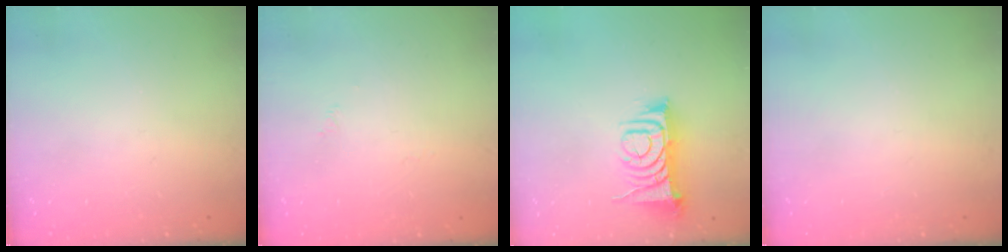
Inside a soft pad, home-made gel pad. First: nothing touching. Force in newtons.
{"total": 1.7, "press": 1.6, "slide": 0.4}
{"total": 9.7, "press": 9.6, "slide": 1.2}
{"total": 0.0}